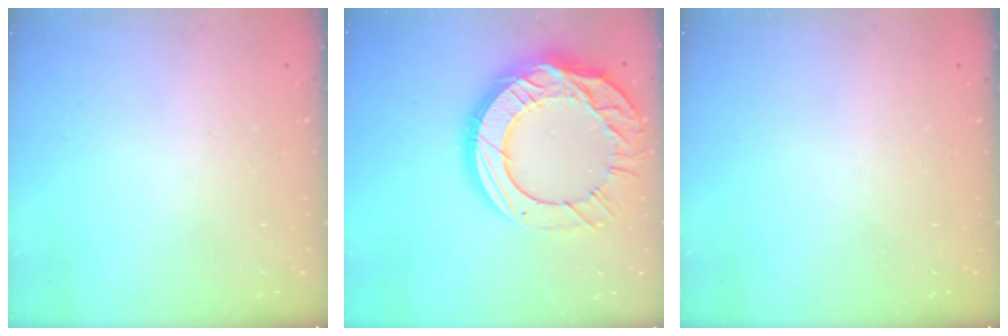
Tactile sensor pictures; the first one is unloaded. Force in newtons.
{"total": 24.9, "press": 24.8, "slide": 2.4}
{"total": 0.0}